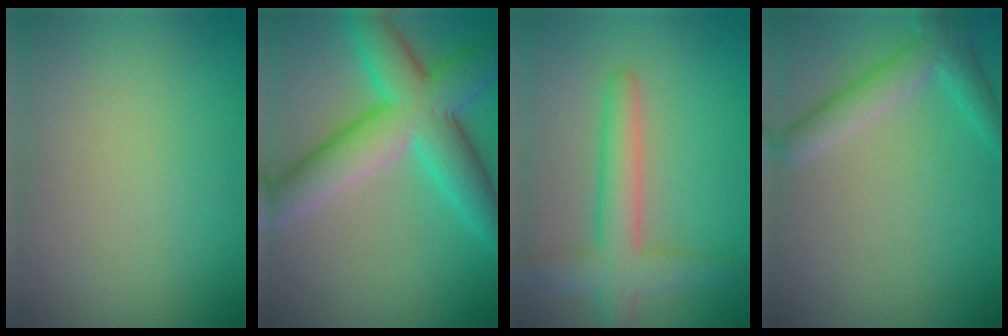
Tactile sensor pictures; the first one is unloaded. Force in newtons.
{"total": 9.5, "press": 9.5, "slide": 0.2}
{"total": 4.8, "press": 4.8, "slide": 0.3}
{"total": 3.2, "press": 3.2, "slide": 0.2}